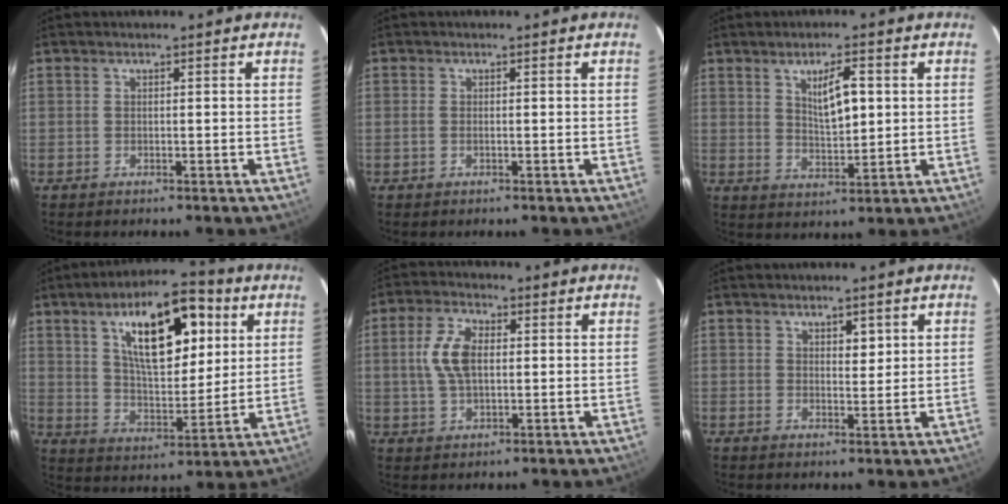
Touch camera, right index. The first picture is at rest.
{"total": 0.8, "force": [-0.1, 0.4, 0.7], "torque": [-0.016, -0.001, -0.004]}
{"total": 6.9, "force": [2.2, 2.3, 6.1], "torque": [-0.105, 0.000, 0.044]}
{"total": 18.1, "force": [7.5, 7.7, 14.6], "torque": [-0.235, 0.026, 0.130]}
{"total": 7.9, "force": [0.9, 4.4, 6.5], "torque": [-0.130, 0.012, 0.021]}
{"total": 2.9, "force": [1.5, 1.5, 2.0], "torque": [-0.027, 0.003, 0.025]}